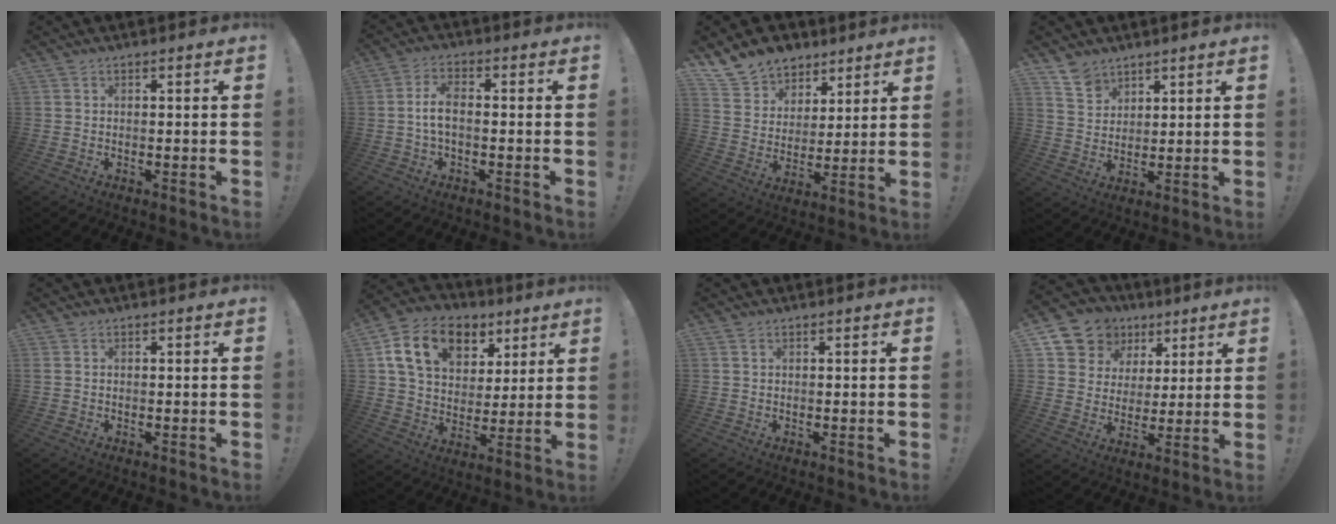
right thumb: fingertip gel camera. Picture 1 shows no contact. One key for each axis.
{"total": 5.8, "fx": -0.5, "fy": 2.4, "fz": 5.3, "tx": -0.117, "ty": 0.002, "tz": -0.011}
{"total": 11.8, "fx": 8.8, "fy": 7.7, "fz": 1.9, "tx": -0.042, "ty": -0.063, "tz": 0.173}
{"total": 7.1, "fx": 5.6, "fy": 4.3, "fz": 1.3, "tx": -0.024, "ty": -0.039, "tz": 0.109}
{"total": 0.6, "fx": 0.4, "fy": 0.3, "fz": 0.2, "tx": -0.007, "ty": 0.001, "tz": 0.008}
{"total": 17.4, "fx": 7.8, "fy": 12.6, "fz": 9.1, "tx": -0.142, "ty": -0.022, "tz": 0.148}
{"total": 0.7, "fx": 0.4, "fy": 0.4, "fz": 0.3, "tx": -0.001, "ty": -0.001, "tz": 0.008}
{"total": 11.0, "fx": 6.1, "fy": 8.8, "fz": 2.3, "tx": -0.043, "ty": -0.044, "tz": 0.127}